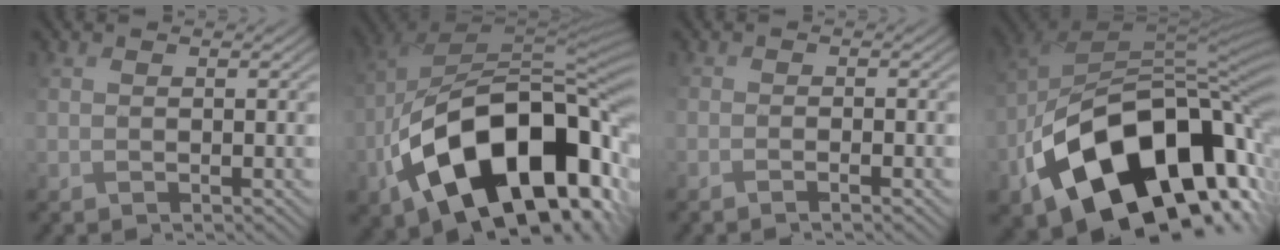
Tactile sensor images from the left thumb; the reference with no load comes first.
{"total": 18.1, "force": [-7.2, 10.3, 13.1], "torque": [-0.220, -0.014, -0.116]}
{"total": 1.7, "force": [-1.4, 0.2, 1.0], "torque": [-0.011, 0.004, -0.032]}
{"total": 18.3, "force": [-8.5, 11.2, 11.6], "torque": [-0.194, -0.028, -0.136]}